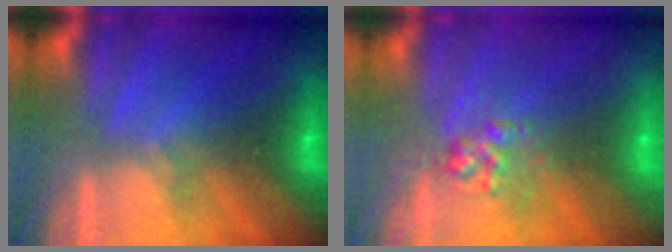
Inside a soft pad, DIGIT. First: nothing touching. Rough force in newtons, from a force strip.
{"total": 2.7}